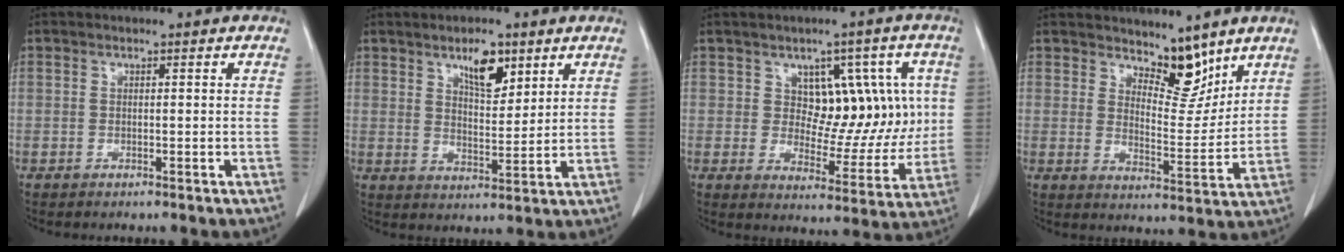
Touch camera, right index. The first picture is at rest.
{"total": 6.5, "force": [4.0, 2.4, 4.6], "torque": [-0.078, -0.002, 0.068]}
{"total": 10.1, "force": [2.5, 6.3, 7.5], "torque": [-0.081, 0.021, 0.048]}
{"total": 7.0, "force": [5.7, 2.5, 3.2], "torque": [-0.042, -0.009, 0.098]}